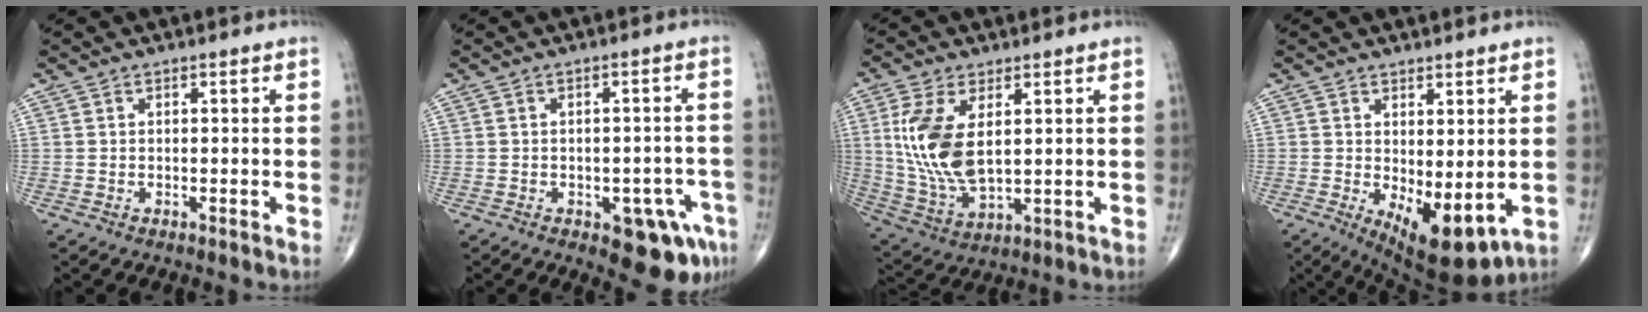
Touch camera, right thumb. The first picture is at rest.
{"total": 9.5, "force": [-4.6, 4.3, 7.2], "torque": [-0.057, 0.020, -0.050]}
{"total": 13.5, "force": [2.6, 6.9, 11.3], "torque": [-0.237, -0.016, 0.064]}
{"total": 10.3, "force": [-1.6, 4.4, 9.2], "torque": [-0.128, -0.020, -0.005]}